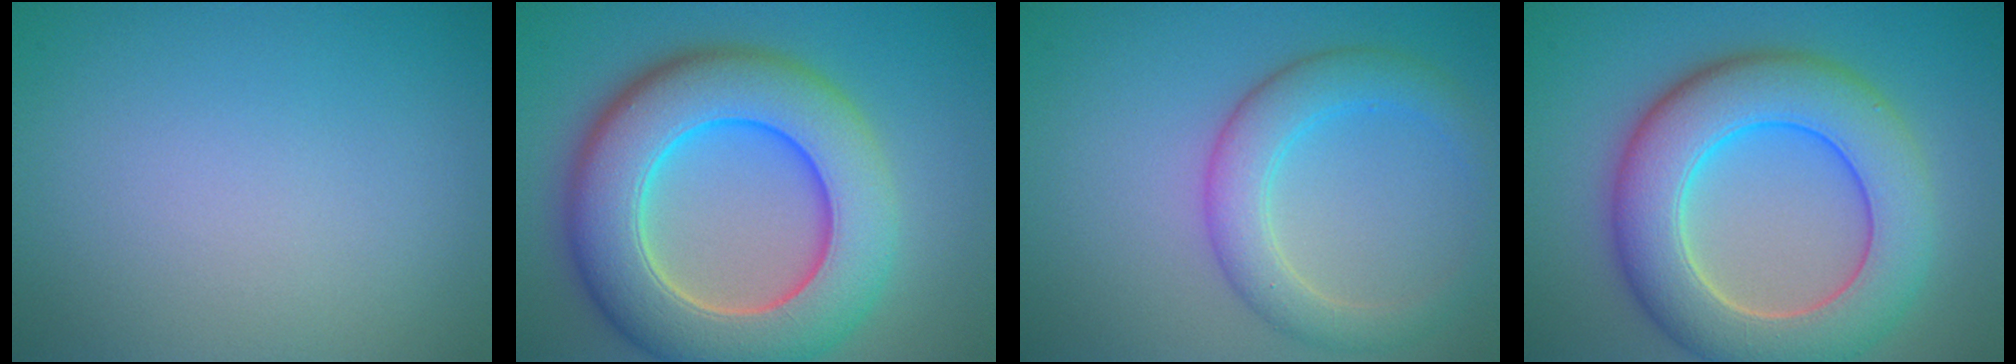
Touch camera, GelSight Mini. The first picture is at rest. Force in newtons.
{"total": 11.7, "press": 11.7, "slide": 0.9}
{"total": 4.2, "press": 4.2, "slide": 0.3}
{"total": 9.8, "press": 9.8, "slide": 0.4}